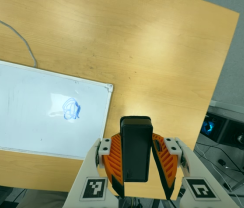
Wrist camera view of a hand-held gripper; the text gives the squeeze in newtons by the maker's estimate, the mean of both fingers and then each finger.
{"total": 4.0, "left": 3.1, "right": 4.9}